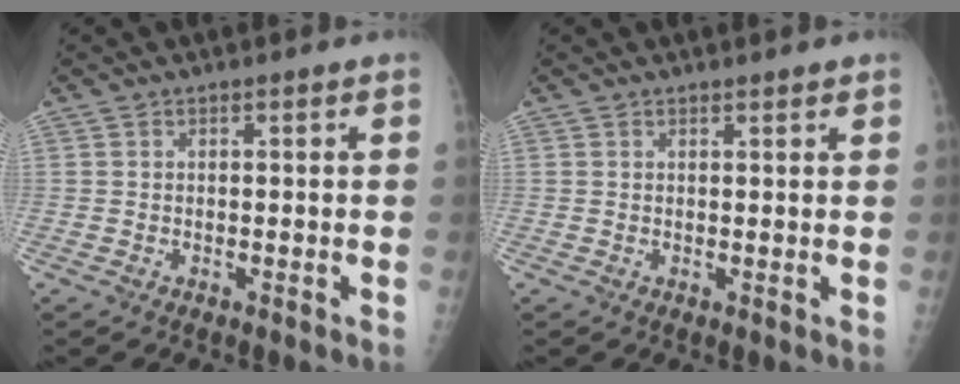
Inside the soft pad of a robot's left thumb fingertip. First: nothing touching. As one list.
[{"total": 1.3, "force": [1.1, 0.3, 0.6], "torque": [-0.006, -0.004, 0.014]}]